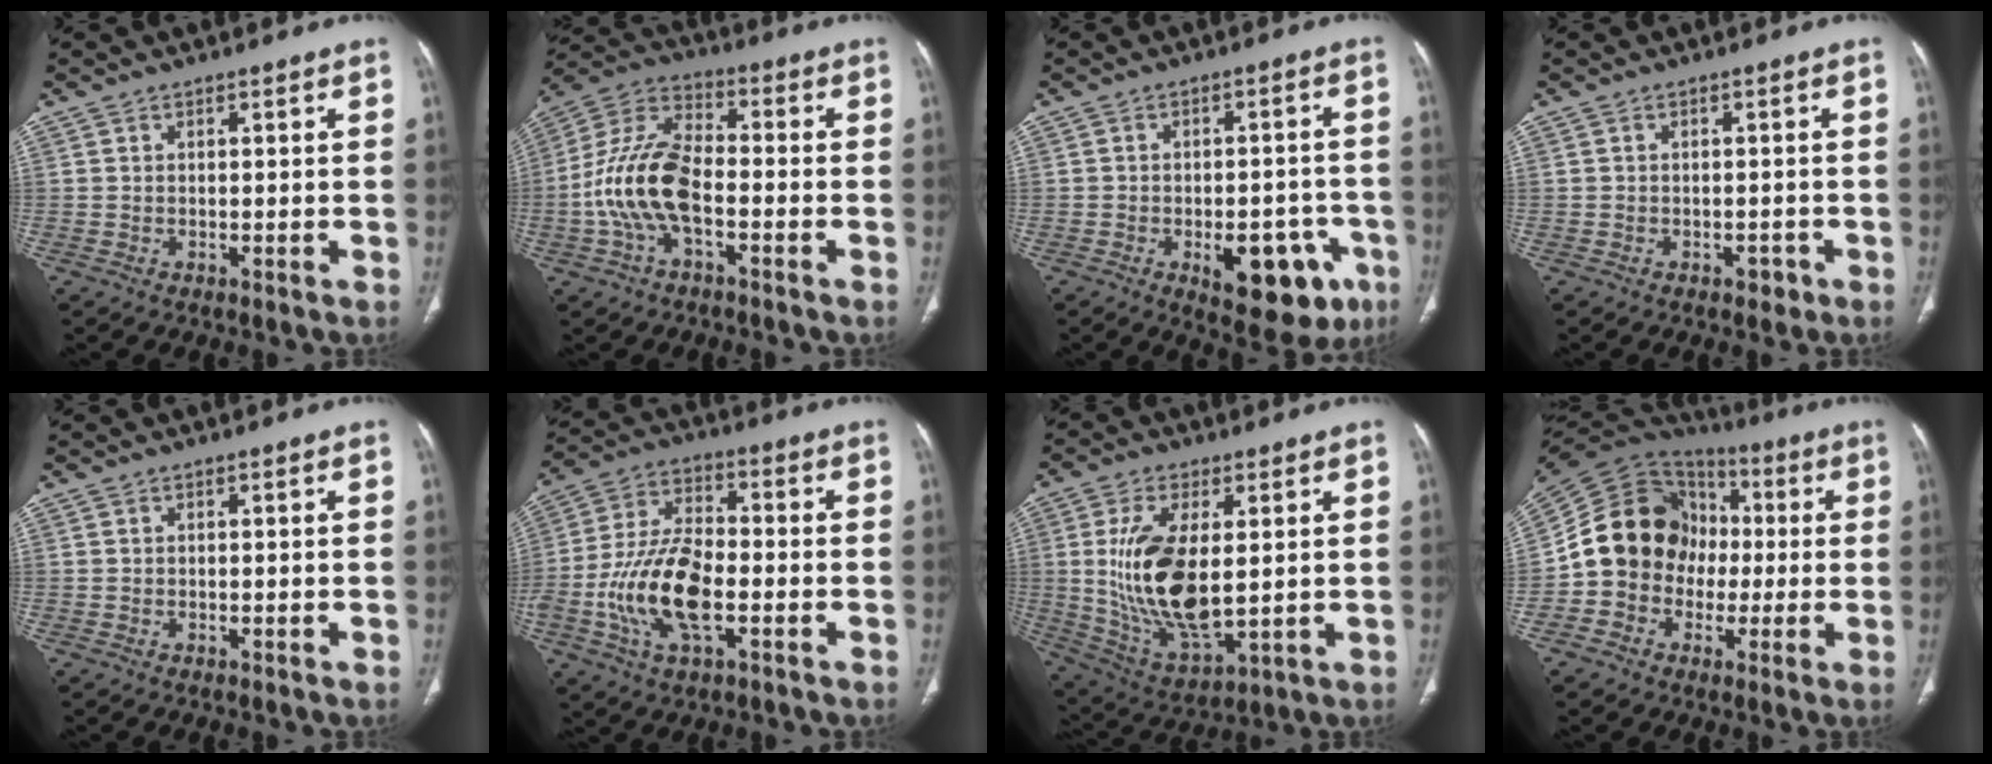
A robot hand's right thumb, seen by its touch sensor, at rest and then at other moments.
{"total": 14.2, "force": [-3.4, 7.2, 11.8], "torque": [-0.248, 0.039, -0.069]}
{"total": 14.7, "force": [-6.4, 7.1, 11.2], "torque": [-0.109, 0.025, -0.071]}
{"total": 1.7, "force": [-1.0, 1.2, 0.8], "torque": [-0.004, 0.005, -0.011]}
{"total": 0.0}
{"total": 15.5, "force": [-4.2, 7.4, 12.9], "torque": [-0.264, 0.024, -0.080]}
{"total": 17.0, "force": [1.5, 8.0, 14.9], "torque": [-0.289, -0.022, 0.045]}
{"total": 17.1, "force": [-1.4, 14.8, 8.4], "torque": [-0.121, 0.040, -0.032]}